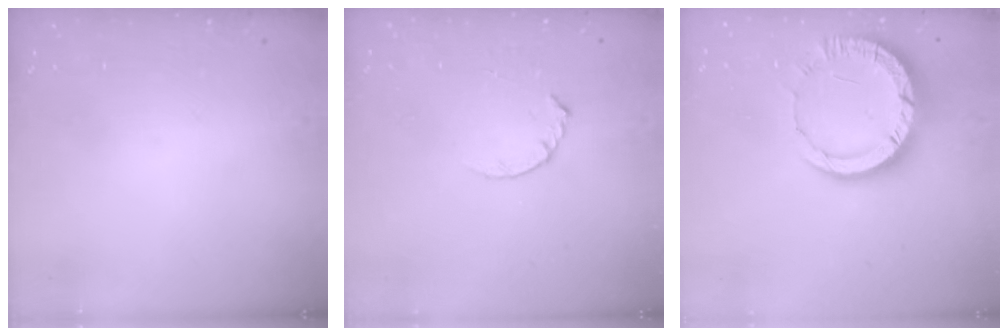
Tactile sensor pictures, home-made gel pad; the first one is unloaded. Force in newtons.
{"total": 2.8, "press": 2.8, "slide": 0.4}
{"total": 11.3, "press": 11.2, "slide": 1.2}